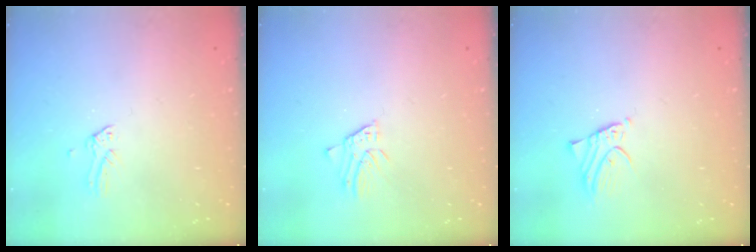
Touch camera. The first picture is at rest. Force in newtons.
{"total": 1.5, "press": 1.5, "slide": 0.1}
{"total": 2.3, "press": 2.3, "slide": 0.1}